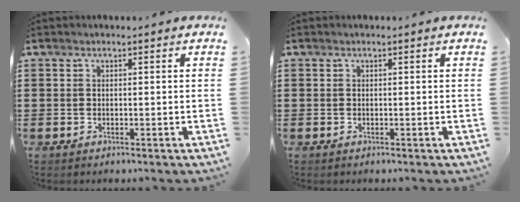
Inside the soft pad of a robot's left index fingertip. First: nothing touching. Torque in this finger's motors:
{"motor_torque": [0.00, 0.00, 0.00, 0.00]}